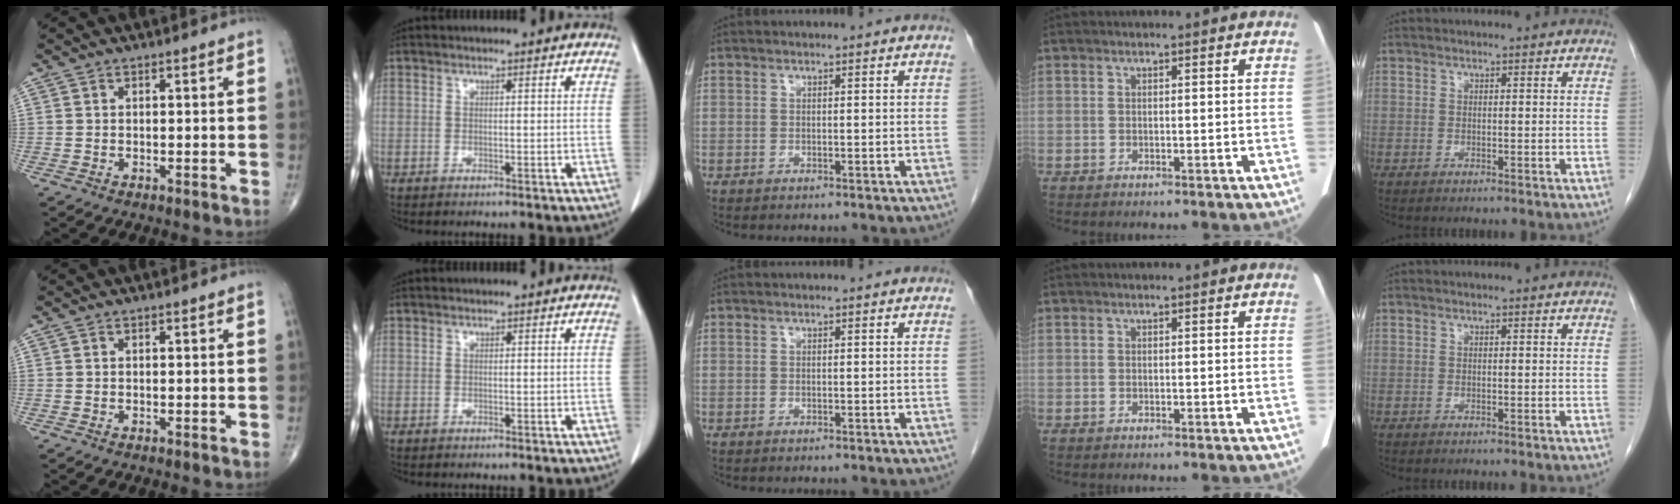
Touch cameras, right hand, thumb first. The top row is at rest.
{}